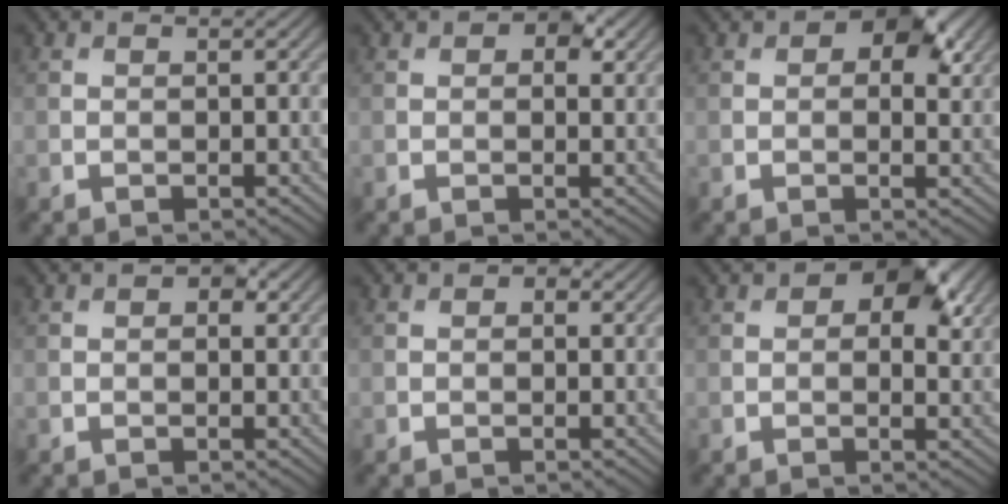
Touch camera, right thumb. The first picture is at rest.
{"total": 3.6, "force": [1.7, 1.9, 2.5], "torque": [-0.034, 0.002, 0.021]}
{"total": 7.3, "force": [3.3, 3.9, 5.3], "torque": [-0.072, 0.003, 0.044]}
{"total": 2.0, "force": [0.9, 1.1, 1.5], "torque": [-0.015, 0.001, 0.011]}
{"total": 1.4, "force": [0.6, 0.9, 0.9], "torque": [-0.010, -0.003, 0.002]}
{"total": 8.2, "force": [3.7, 4.4, 6.0], "torque": [-0.083, 0.003, 0.052]}